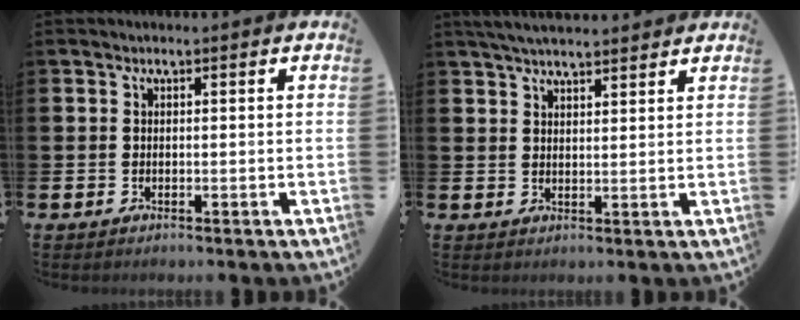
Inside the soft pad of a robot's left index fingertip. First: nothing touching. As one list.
[{"total": 3.8, "force": [3.7, 0.5, 0.9], "torque": [-0.026, -0.010, 0.068]}]